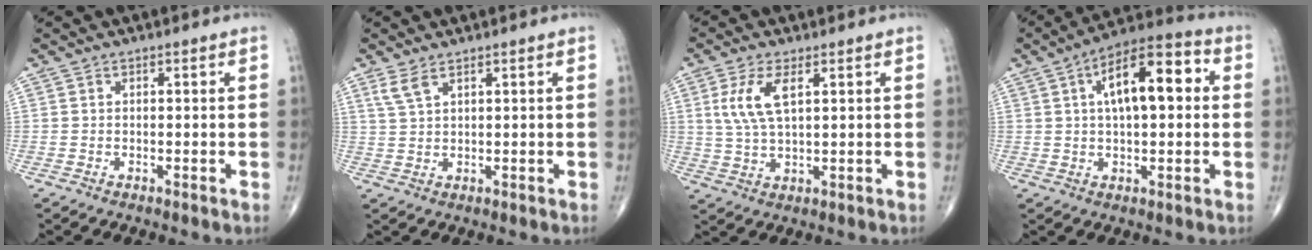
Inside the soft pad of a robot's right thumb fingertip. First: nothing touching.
{"total": 2.9, "force": [2.0, 0.9, 1.9], "torque": [-0.047, 0.000, 0.050]}
{"total": 7.4, "force": [2.5, 3.0, 6.4], "torque": [-0.141, -0.005, 0.054]}
{"total": 14.3, "force": [3.0, 6.1, 12.6], "torque": [-0.186, 0.026, 0.039]}